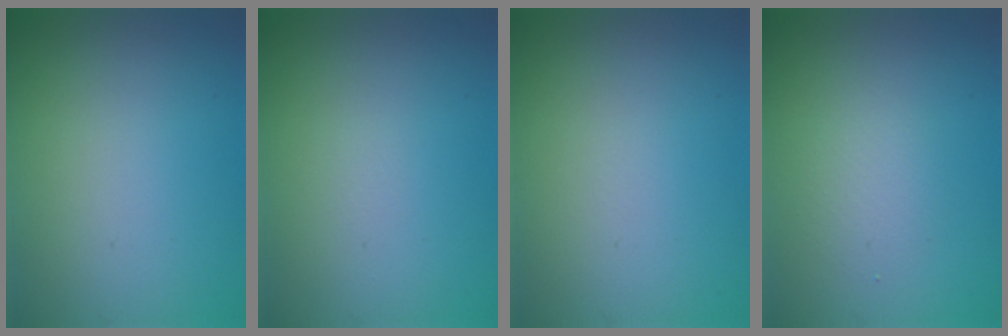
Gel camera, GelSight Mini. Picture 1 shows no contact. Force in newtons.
{"total": 0.0}
{"total": 0.0}
{"total": 1.7, "press": 1.7, "slide": 0.2}